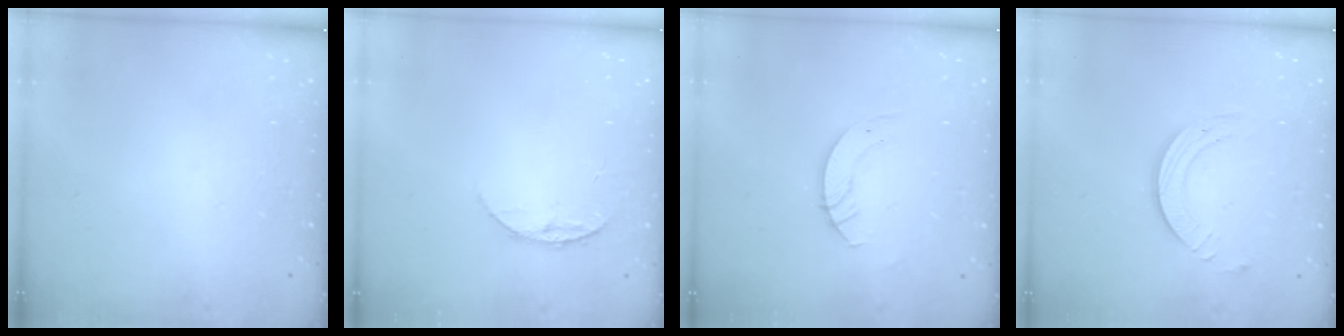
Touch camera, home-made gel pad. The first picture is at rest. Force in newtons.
{"total": 6.5, "press": 6.5, "slide": 0.7}
{"total": 3.5, "press": 3.5, "slide": 0.3}
{"total": 5.8, "press": 5.8, "slide": 0.6}